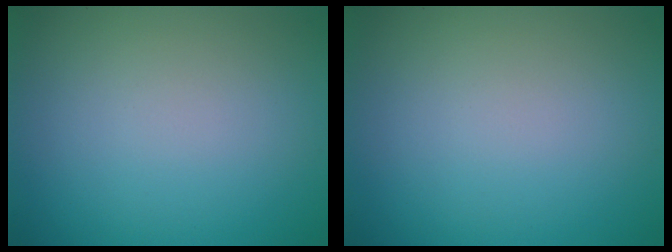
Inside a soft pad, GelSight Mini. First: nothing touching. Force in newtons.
{"total": 0.0}